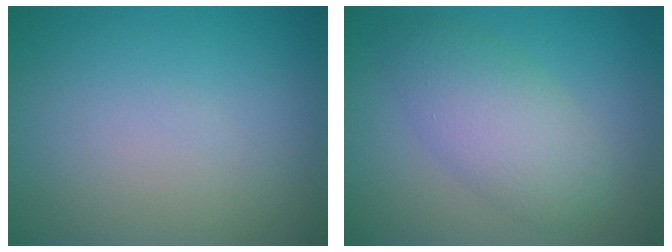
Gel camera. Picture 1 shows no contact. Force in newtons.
{"total": 4.8, "press": 4.8, "slide": 0.1}